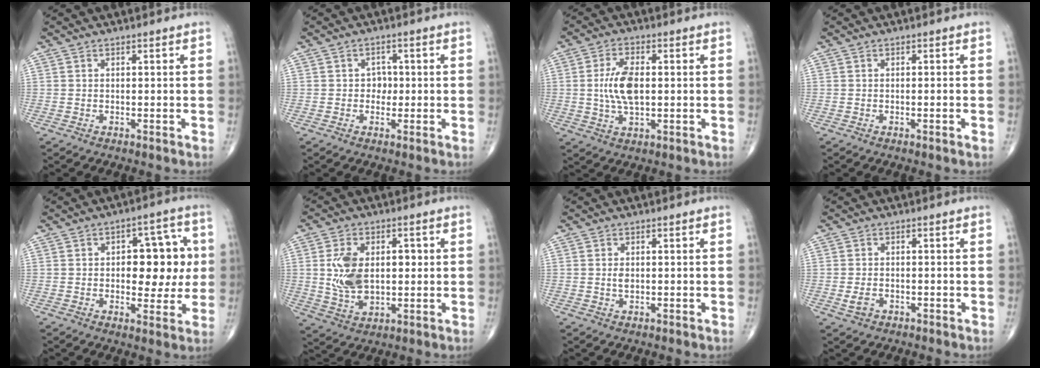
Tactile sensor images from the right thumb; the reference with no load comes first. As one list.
[{"total": 2.5, "force": [-0.1, 2.1, 1.3], "torque": [0.000, 0.007, -0.007]}, {"total": 7.9, "force": [0.3, 3.8, 6.9], "torque": [-0.139, 0.000, 0.005]}, {"total": 0.8, "force": [-0.2, -0.1, 0.7], "torque": [-0.013, 0.001, -0.002]}, {"total": 11.6, "force": [0.9, 6.6, 9.5], "torque": [-0.073, 0.013, 0.013]}, {"total": 11.1, "force": [1.0, 7.1, 8.5], "torque": [-0.142, 0.002, 0.029]}, {"total": 1.3, "force": [0.1, 0.8, 1.1], "torque": [-0.014, -0.001, 0.001]}, {"total": 2.2, "force": [-0.8, 1.5, 1.4], "torque": [-0.029, 0.004, -0.013]}]